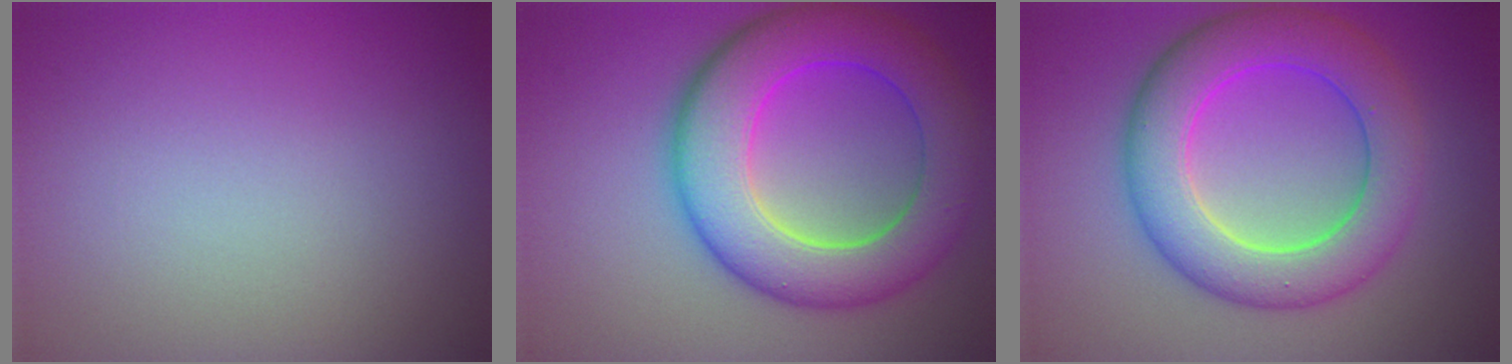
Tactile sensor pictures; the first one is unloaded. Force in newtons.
{"total": 9.5, "press": 9.5, "slide": 0.6}
{"total": 8.2, "press": 8.2, "slide": 0.2}